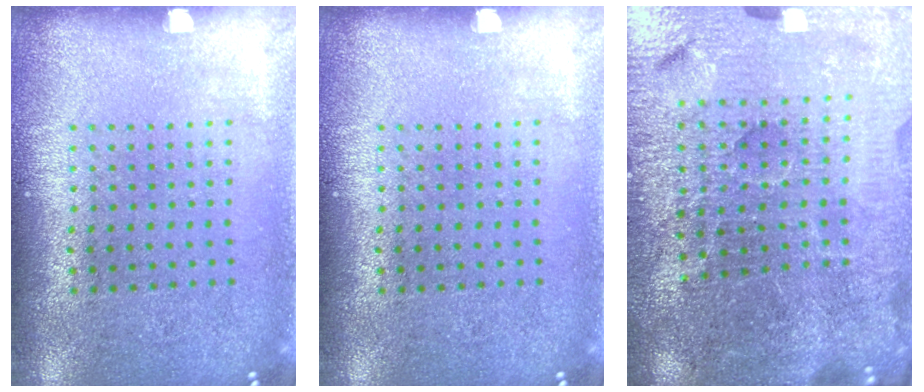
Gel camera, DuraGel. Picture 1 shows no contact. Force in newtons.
{"total": 0.0}
{"total": 5.4, "press": 5.0, "slide": 1.9}